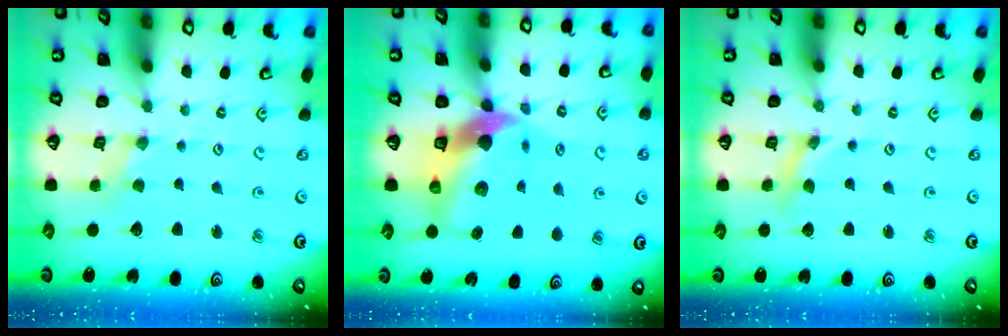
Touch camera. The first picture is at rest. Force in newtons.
{"total": 12.5, "press": 12.4, "slide": 1.6}
{"total": 0.0}